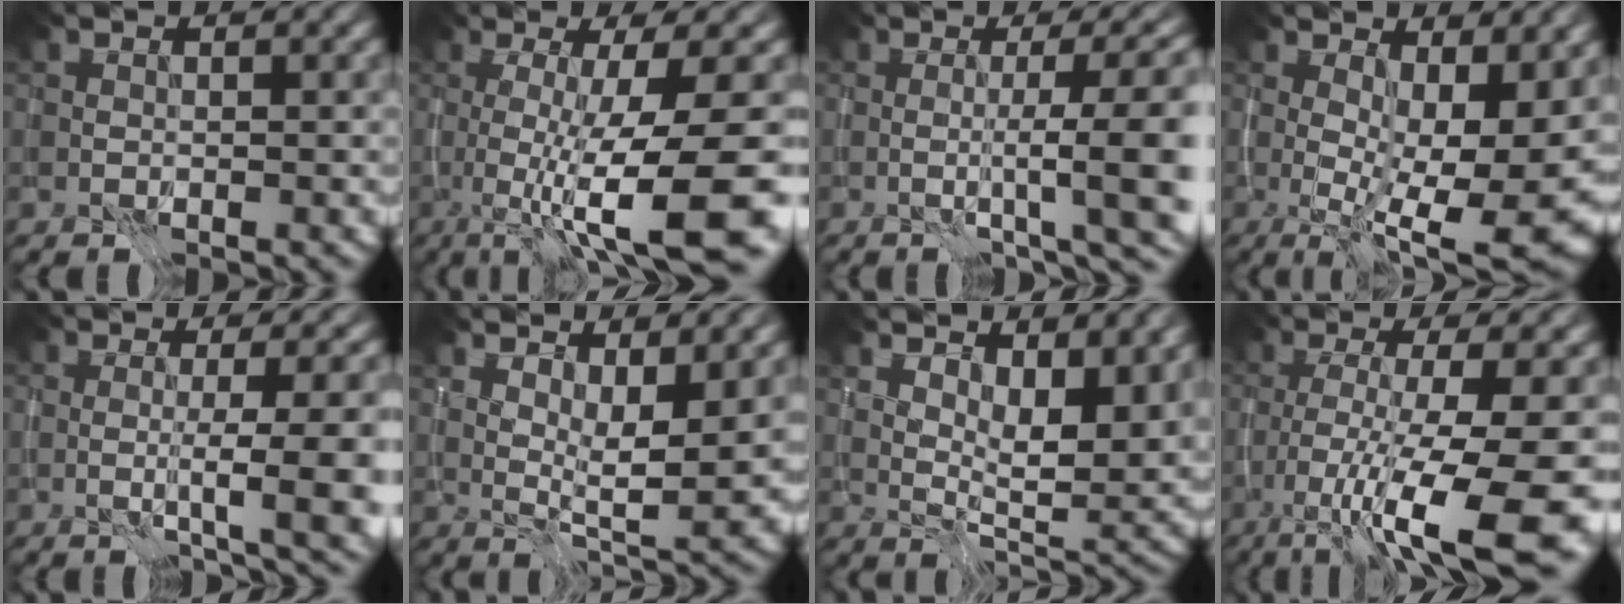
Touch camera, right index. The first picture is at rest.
{"total": 11.9, "force": [-2.3, 2.3, 11.5], "torque": [-0.144, -0.011, -0.024]}
{"total": 9.6, "force": [-1.6, 1.9, 9.3], "torque": [-0.106, 0.022, -0.017]}
{"total": 12.8, "force": [0.7, 4.5, 11.9], "torque": [-0.157, -0.004, 0.034]}
{"total": 8.7, "force": [-2.2, 1.9, 8.2], "torque": [-0.097, 0.003, -0.022]}
{"total": 6.3, "force": [2.4, 1.5, 5.7], "torque": [-0.093, -0.010, 0.054]}
{"total": 10.6, "force": [5.2, 4.1, 8.3], "torque": [-0.117, 0.005, 0.085]}
{"total": 13.1, "force": [-5.2, 2.7, 11.7], "torque": [-0.181, -0.015, -0.075]}